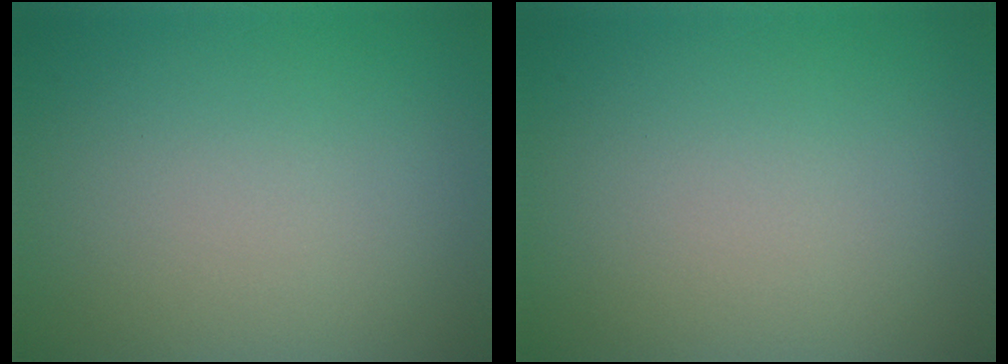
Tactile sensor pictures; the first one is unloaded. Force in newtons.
{"total": 0.0}